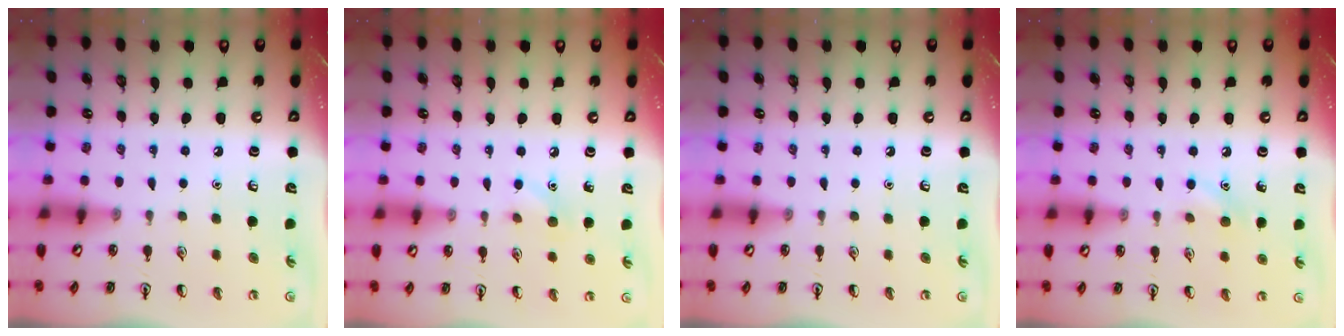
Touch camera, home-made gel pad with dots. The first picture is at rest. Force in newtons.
{"total": 6.9, "press": 6.6, "slide": 2.1}
{"total": 0.0}
{"total": 7.0, "press": 6.7, "slide": 2.0}